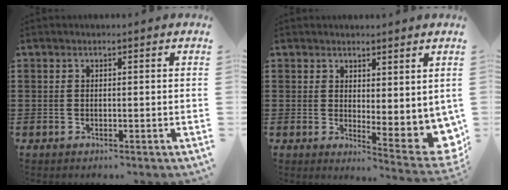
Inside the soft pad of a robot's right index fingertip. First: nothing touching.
{"total": 2.8, "force": [2.3, 1.2, 1.1], "torque": [-0.028, -0.024, 0.041]}